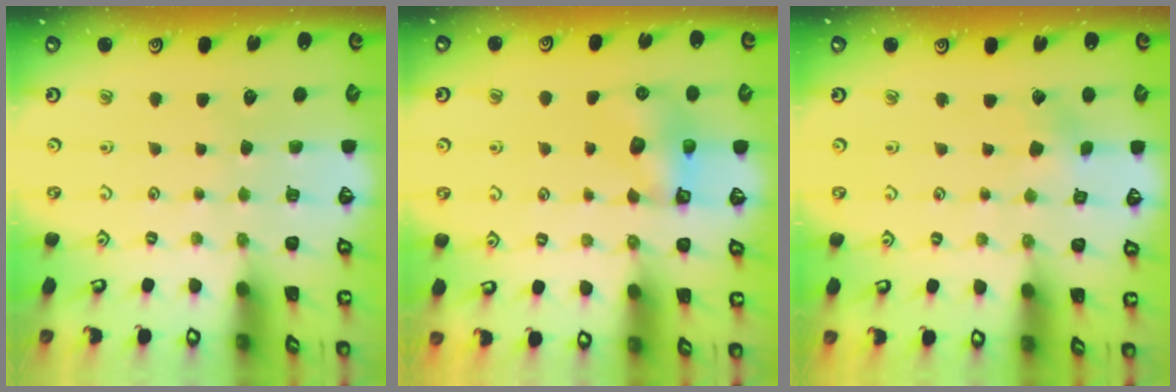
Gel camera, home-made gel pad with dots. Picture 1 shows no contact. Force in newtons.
{"total": 6.9, "press": 6.9, "slide": 0.2}
{"total": 2.9, "press": 2.9, "slide": 0.2}